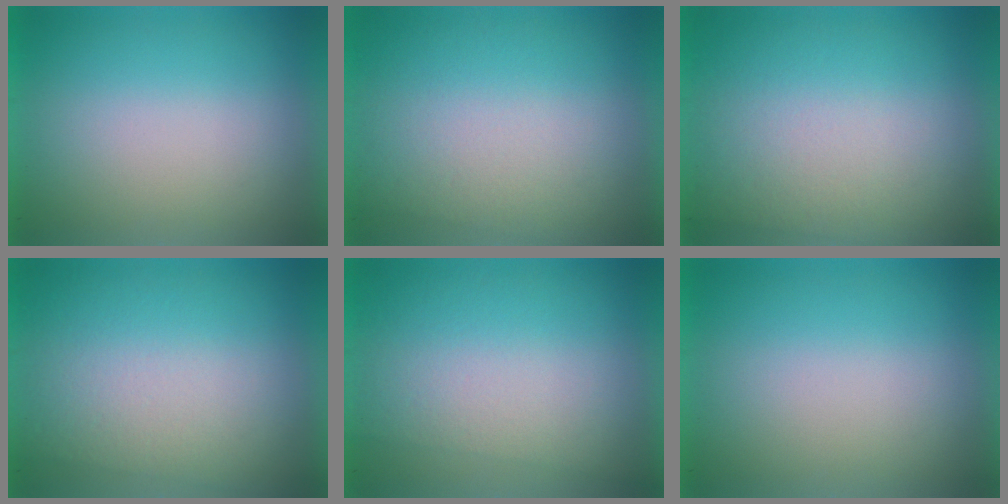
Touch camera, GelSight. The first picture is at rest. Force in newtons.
{"total": 2.6}
{"total": 2.9}
{"total": 2.9}
{"total": 2.8}
{"total": 0.0}